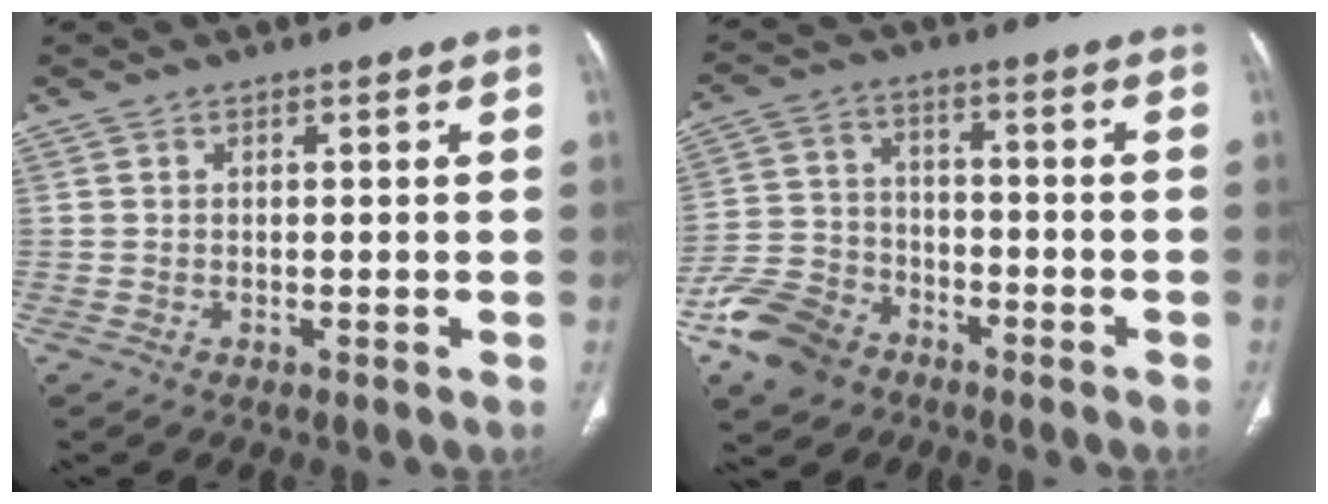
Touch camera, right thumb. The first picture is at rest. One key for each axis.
{"total": 11.4, "fx": -7.2, "fy": 7.8, "fz": 4.3, "tx": -0.074, "ty": 0.039, "tz": -0.138}